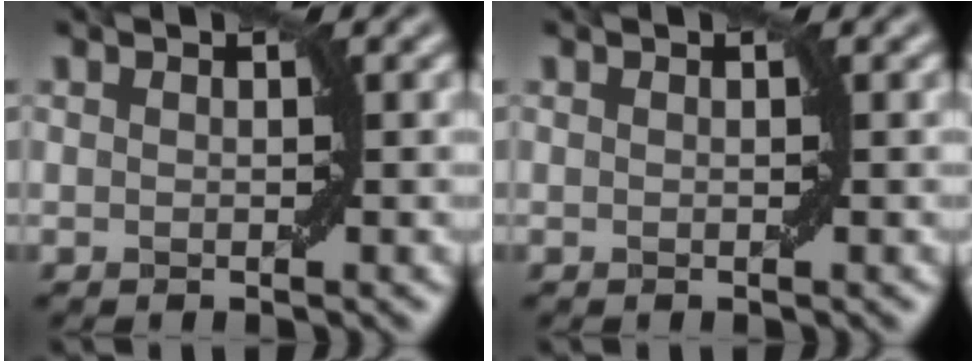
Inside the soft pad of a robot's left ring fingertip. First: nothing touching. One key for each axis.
{"total": 0.0}